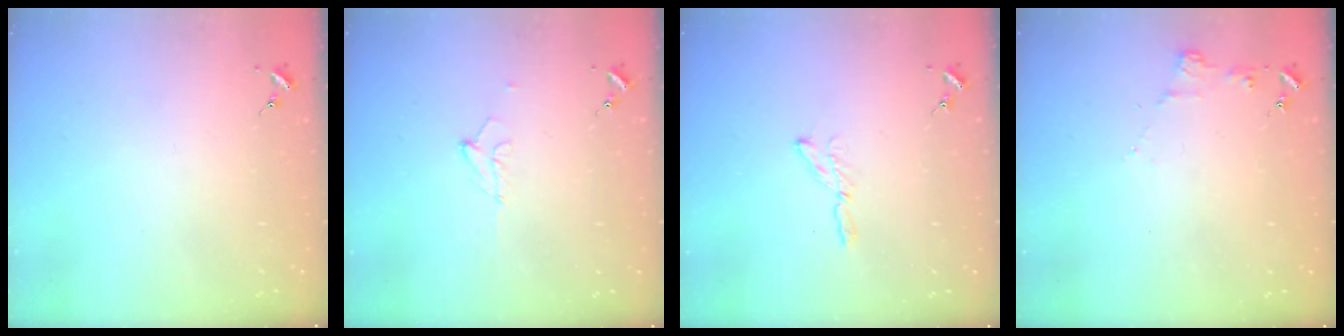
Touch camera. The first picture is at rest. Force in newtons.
{"total": 7.2, "press": 7.1, "slide": 1.3}
{"total": 3.9, "press": 3.9, "slide": 0.4}
{"total": 4.3, "press": 4.2, "slide": 0.5}